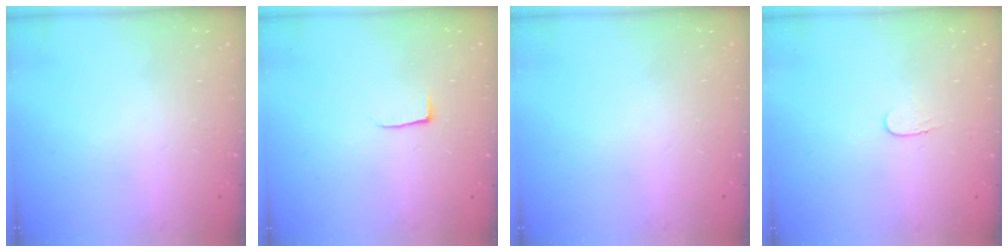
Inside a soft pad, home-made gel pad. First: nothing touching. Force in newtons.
{"total": 3.8, "press": 3.8, "slide": 0.5}
{"total": 0.0}
{"total": 3.6, "press": 3.6, "slide": 0.4}